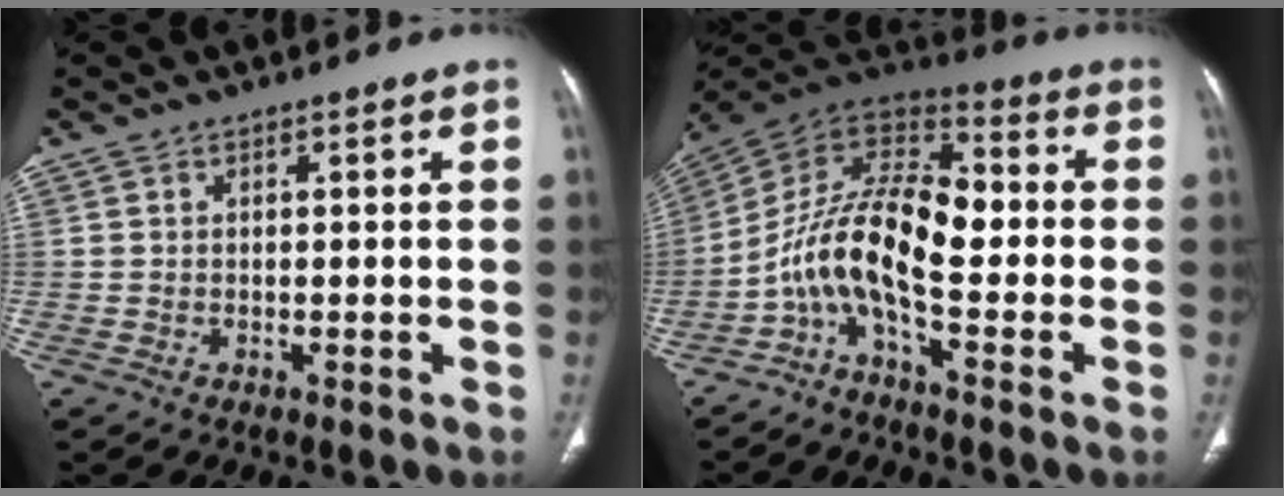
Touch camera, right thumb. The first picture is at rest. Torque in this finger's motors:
{"motor_torque": [2.52, 2.49, 1.43, -1.34, 0.65]}